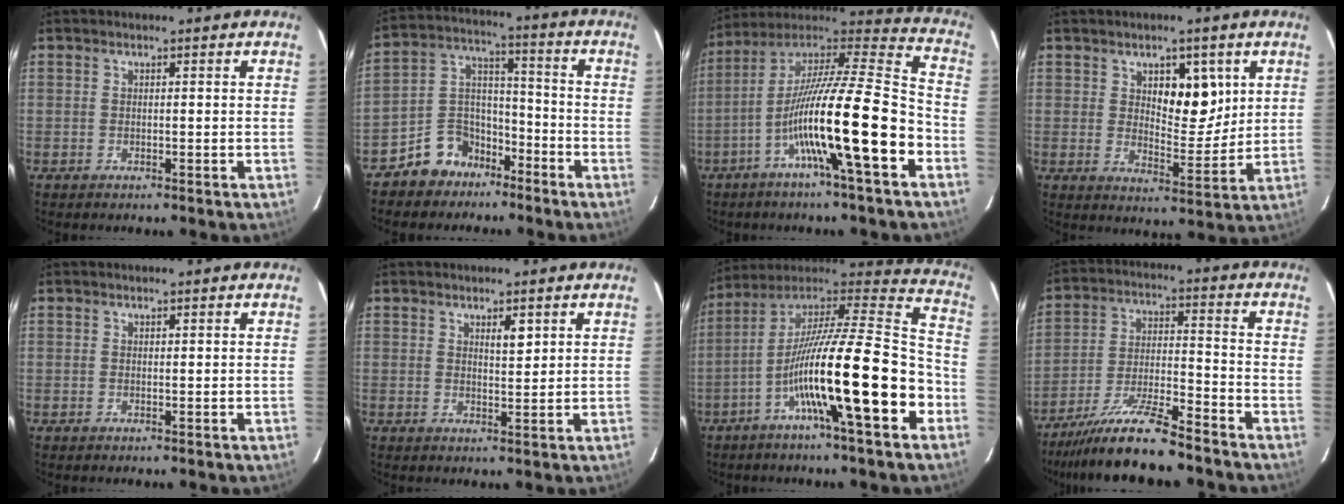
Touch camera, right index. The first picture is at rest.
{"total": 9.1, "force": [-6.4, 6.1, 2.1], "torque": [-0.045, 0.032, -0.114]}
{"total": 19.6, "force": [-7.0, 0.5, 18.3], "torque": [-0.322, 0.002, -0.124]}
{"total": 7.7, "force": [3.0, 3.5, 6.1], "torque": [-0.086, -0.001, 0.053]}
{"total": 0.0}
{"total": 2.3, "force": [1.3, 0.6, 1.8], "torque": [-0.032, -0.002, 0.023]}
{"total": 21.6, "force": [-7.5, 1.3, 20.2], "torque": [-0.329, 0.000, -0.131]}
{"total": 11.9, "force": [-10.1, 0.4, 6.3], "torque": [-0.111, -0.011, -0.181]}